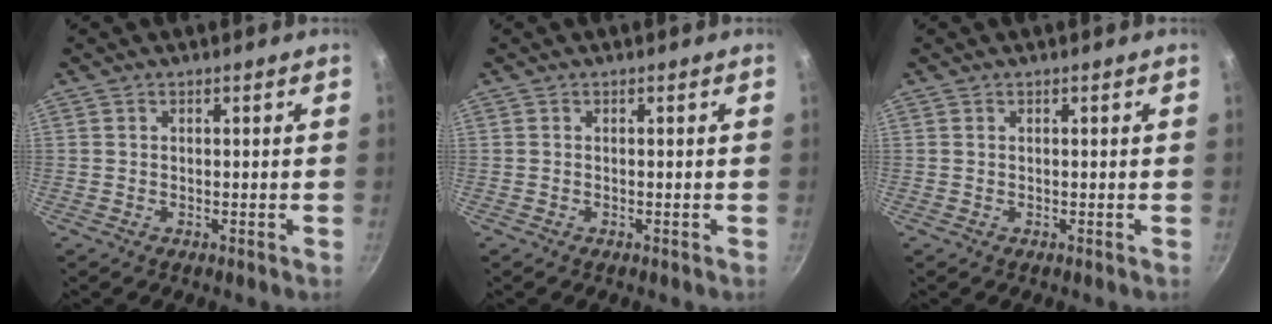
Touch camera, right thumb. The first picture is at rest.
{"total": 0.0}
{"total": 0.0}